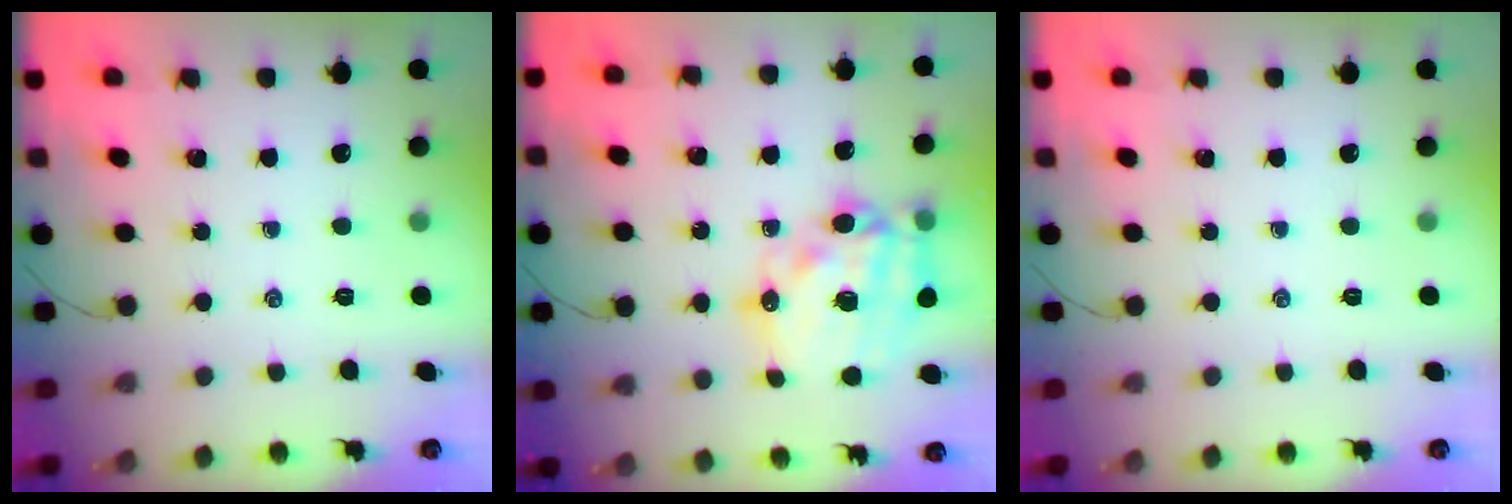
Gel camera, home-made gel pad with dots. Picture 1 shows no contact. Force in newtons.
{"total": 20.8, "press": 20.3, "slide": 4.6}
{"total": 0.0}